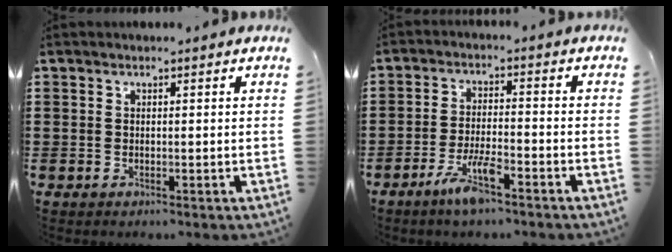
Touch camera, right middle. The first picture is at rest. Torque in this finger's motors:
{"motor_torque": [1.27, -0.86, 0.58, 0.11]}